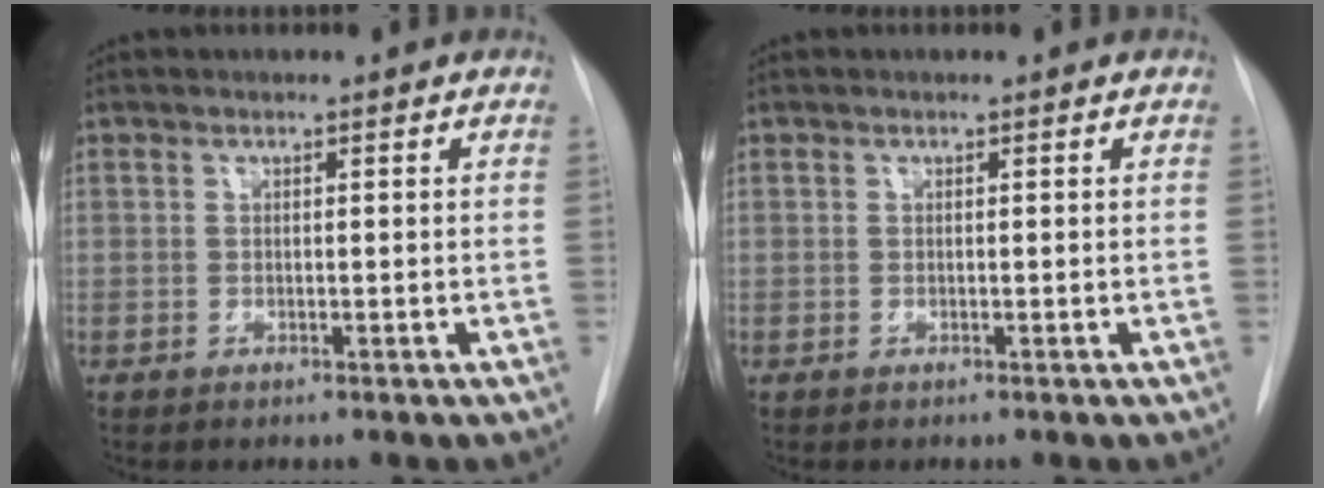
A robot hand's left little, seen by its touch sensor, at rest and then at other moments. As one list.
[{"total": 0.0}]